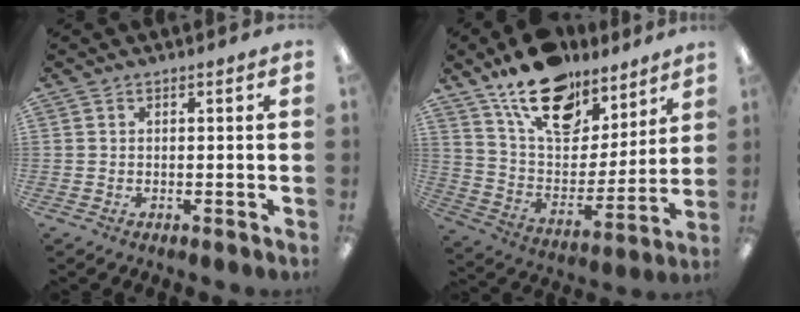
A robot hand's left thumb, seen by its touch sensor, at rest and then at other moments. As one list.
[{"total": 19.2, "force": [14.0, 9.6, 8.9], "torque": [-0.158, -0.084, 0.251]}]